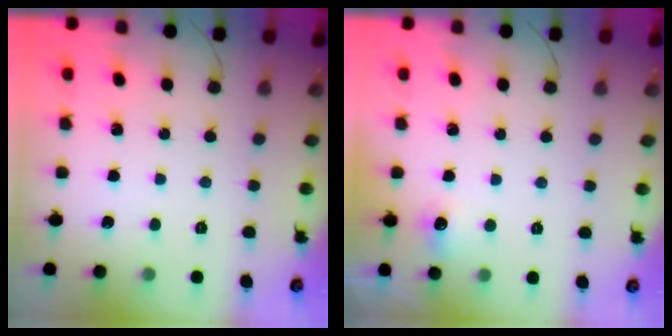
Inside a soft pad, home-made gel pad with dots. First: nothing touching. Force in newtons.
{"total": 4.6, "press": 4.3, "slide": 1.7}